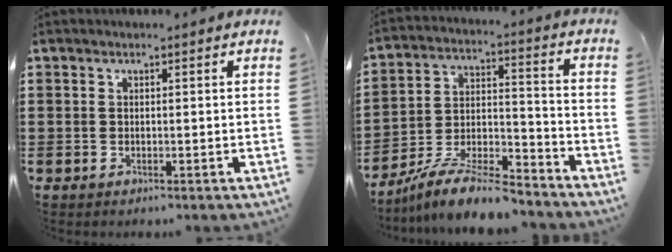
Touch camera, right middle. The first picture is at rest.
{"total": 11.0, "force": [-9.9, 1.4, 4.6], "torque": [-0.088, 0.021, -0.191]}